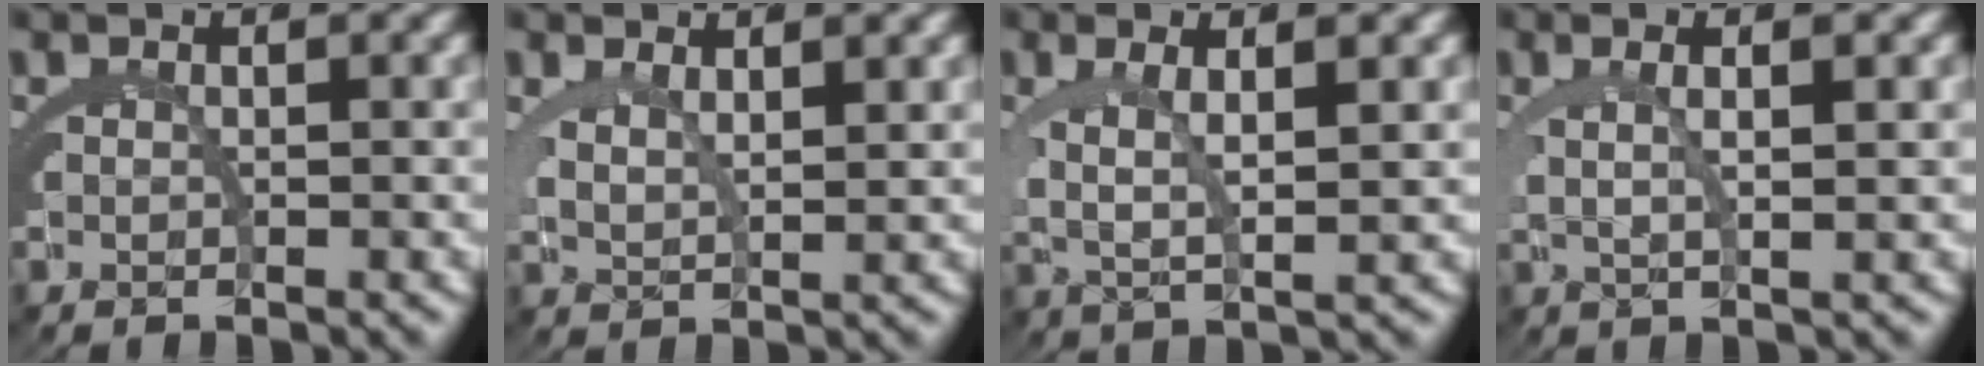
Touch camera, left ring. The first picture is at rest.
{"total": 2.4, "force": [1.0, 1.8, 1.2], "torque": [-0.028, -0.004, 0.016]}
{"total": 4.9, "force": [0.2, 2.7, 4.1], "torque": [-0.078, 0.003, 0.001]}
{"total": 3.9, "force": [0.7, 2.0, 3.2], "torque": [-0.049, 0.014, 0.003]}